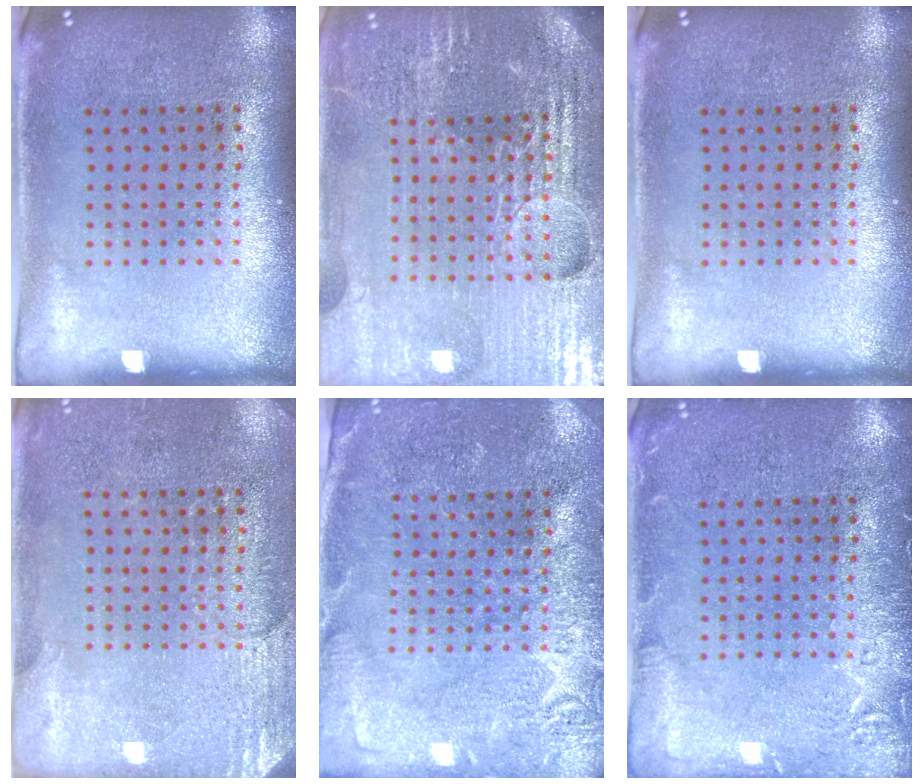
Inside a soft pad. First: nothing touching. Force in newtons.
{"total": 6.0, "press": 5.4, "slide": 2.6}
{"total": 0.0}
{"total": 2.8, "press": 2.5, "slide": 1.3}
{"total": 2.8, "press": 2.8, "slide": 0.1}
{"total": 2.4, "press": 2.4, "slide": 0.4}